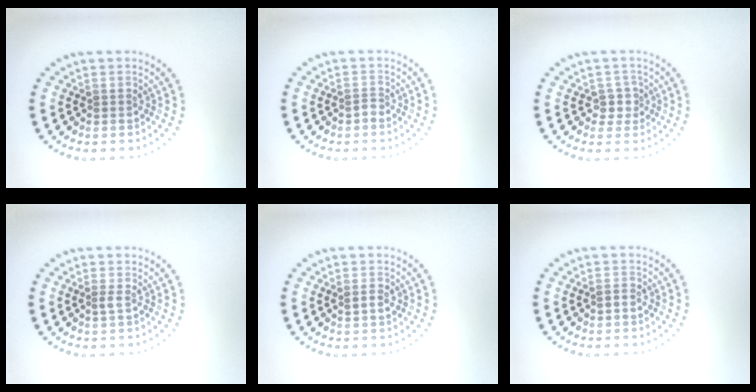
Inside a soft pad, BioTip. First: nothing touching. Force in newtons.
{"total": 0.8, "press": 0.5, "slide": 0.7}
{"total": 1.5, "press": 1.2, "slide": 0.9}
{"total": 0.5, "press": 0.4, "slide": 0.3}
{"total": 1.1, "press": 1.1, "slide": 0.4}
{"total": 0.9, "press": 0.8, "slide": 0.2}